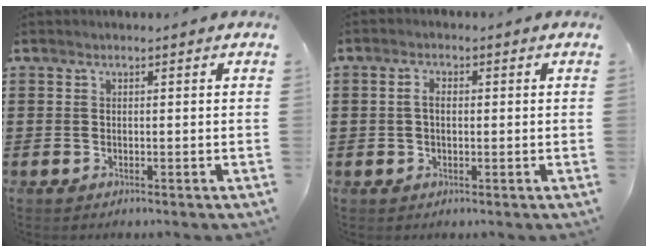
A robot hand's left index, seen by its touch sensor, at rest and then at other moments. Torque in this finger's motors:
{"motor_torque": [-0.19, 0.10, -0.26, -0.08]}